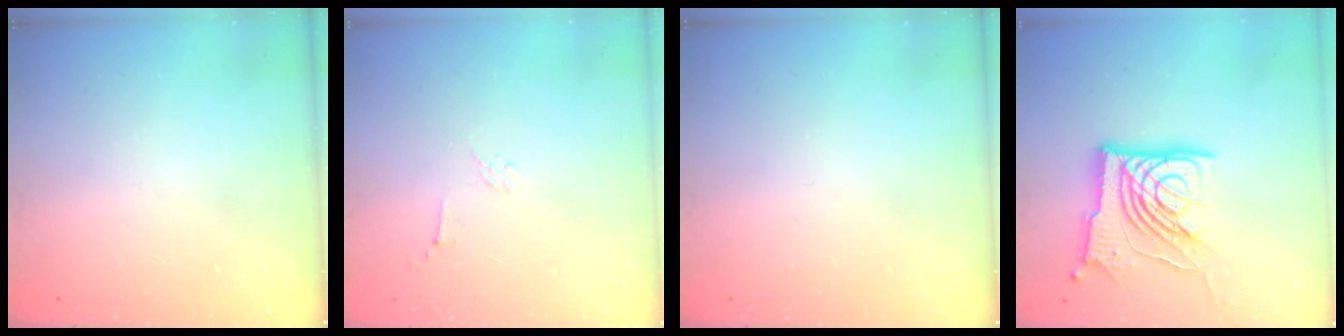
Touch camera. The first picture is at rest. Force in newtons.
{"total": 2.9, "press": 2.8, "slide": 0.8}
{"total": 0.0}
{"total": 17.1, "press": 16.9, "slide": 2.3}